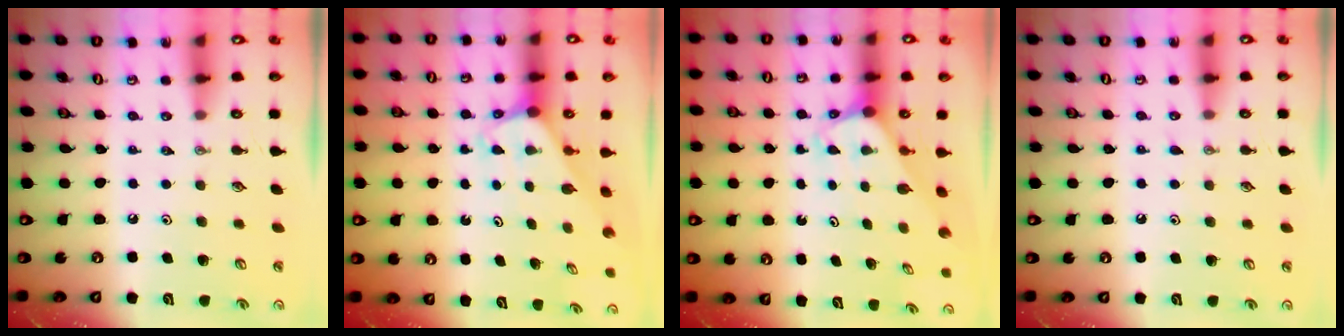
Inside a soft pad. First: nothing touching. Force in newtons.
{"total": 2.2, "press": 2.2, "slide": 0.1}
{"total": 1.8, "press": 1.8, "slide": 0.1}
{"total": 3.9, "press": 3.9, "slide": 0.5}